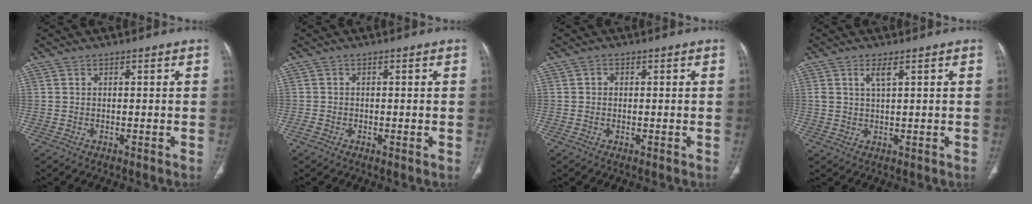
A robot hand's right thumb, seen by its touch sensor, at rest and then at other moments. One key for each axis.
{"total": 1.4, "fx": -0.6, "fy": 0.7, "fz": 1.0, "tx": -0.019, "ty": -0.002, "tz": -0.015}
{"total": 0.9, "fx": 0.1, "fy": 0.9, "fz": 0.4, "tx": -0.002, "ty": 0.003, "tz": -0.001}
{"total": 2.6, "fx": 1.3, "fy": 0.7, "fz": 2.1, "tx": -0.047, "ty": -0.005, "tz": 0.031}